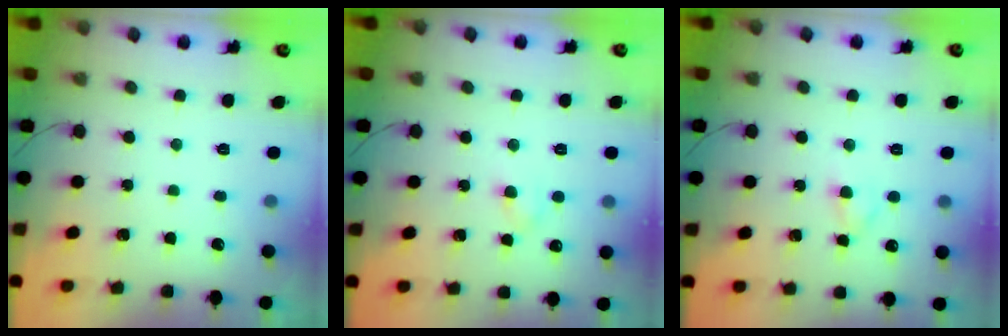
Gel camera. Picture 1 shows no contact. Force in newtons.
{"total": 2.8, "press": 2.6, "slide": 1.2}
{"total": 2.6, "press": 2.5, "slide": 0.9}